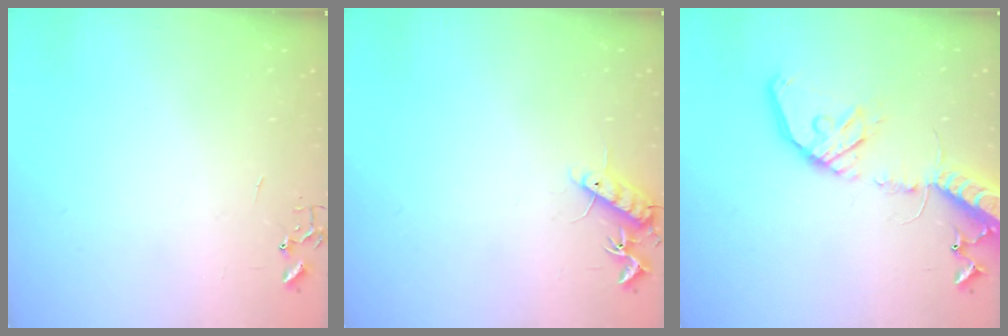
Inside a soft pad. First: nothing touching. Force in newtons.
{"total": 10.1, "press": 10.0, "slide": 0.8}
{"total": 17.9, "press": 17.6, "slide": 3.7}